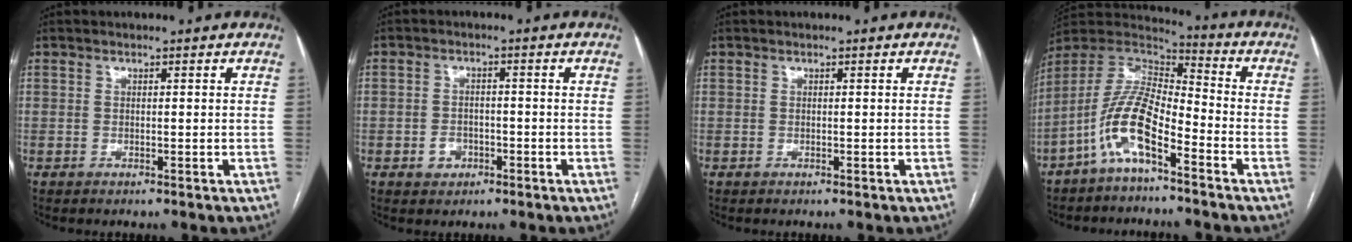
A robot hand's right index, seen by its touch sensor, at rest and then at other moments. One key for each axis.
{"total": 3.0, "fx": -1.2, "fy": 2.5, "fz": 1.1, "tx": -0.012, "ty": 0.006, "tz": -0.014}
{"total": 0.0}
{"total": 11.4, "fx": -5.9, "fy": 3.2, "fz": 9.2, "tx": -0.197, "ty": 0.015, "tz": -0.117}